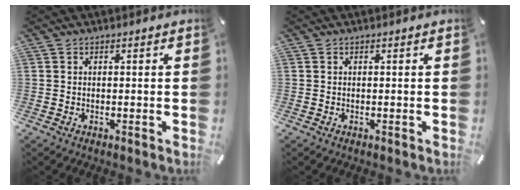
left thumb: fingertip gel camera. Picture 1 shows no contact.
{"total": 0.0}